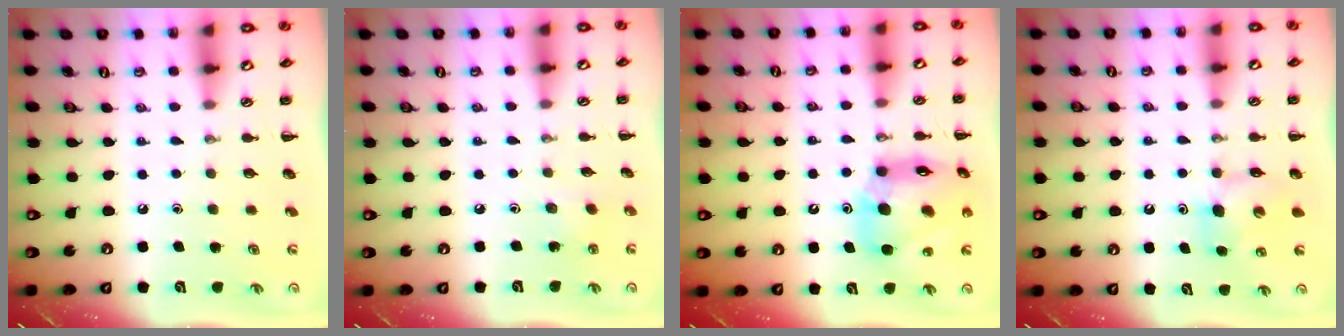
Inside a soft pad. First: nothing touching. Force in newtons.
{"total": 2.2, "press": 2.1, "slide": 0.7}
{"total": 16.0, "press": 15.5, "slide": 4.2}
{"total": 6.2, "press": 6.2, "slide": 0.8}